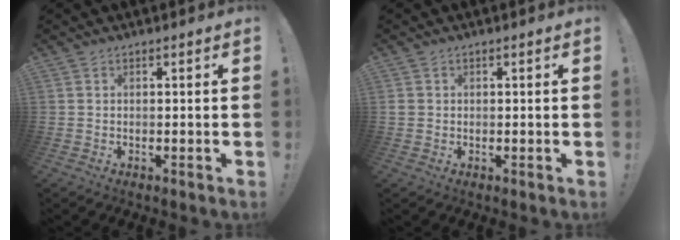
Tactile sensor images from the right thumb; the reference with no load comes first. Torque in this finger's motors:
{"motor_torque": [0.29, 0.26, -0.03, -0.03, -0.01]}